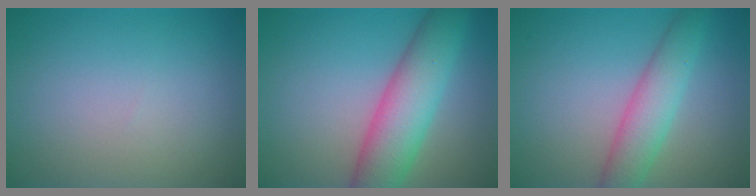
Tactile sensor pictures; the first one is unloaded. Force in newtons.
{"total": 7.4, "press": 7.4, "slide": 0.2}
{"total": 4.5, "press": 4.5, "slide": 0.2}